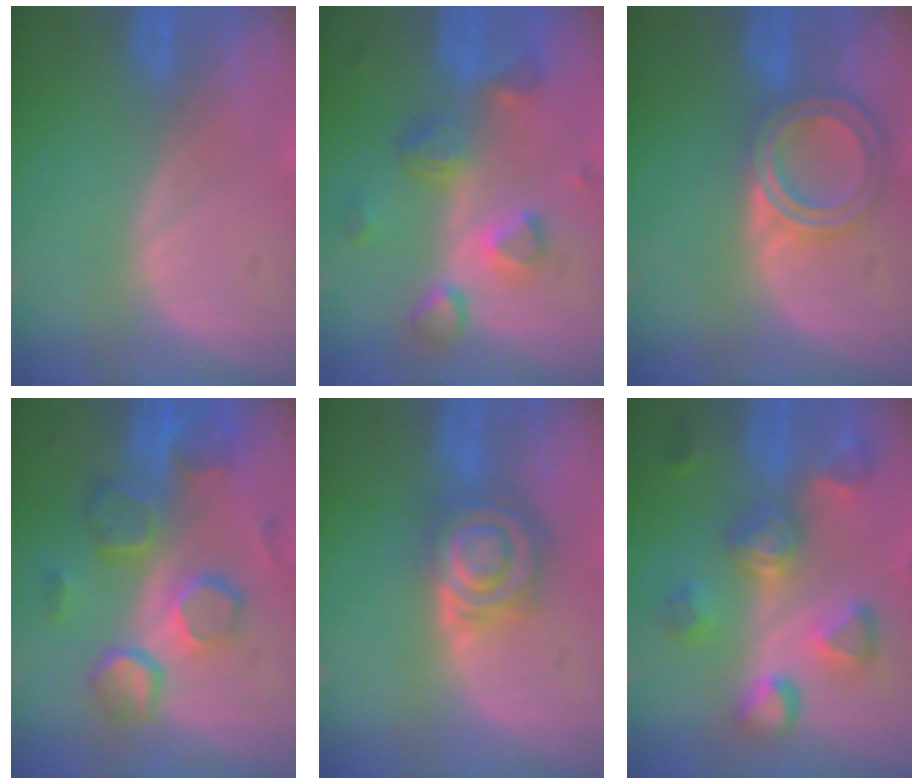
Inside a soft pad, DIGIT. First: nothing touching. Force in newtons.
{"total": 7.7, "press": 6.7, "slide": 3.7}
{"total": 6.9, "press": 6.1, "slide": 3.1}
{"total": 10.4, "press": 9.3, "slide": 4.8}
{"total": 7.2, "press": 6.7, "slide": 2.8}
{"total": 8.7, "press": 8.7, "slide": 0.2}